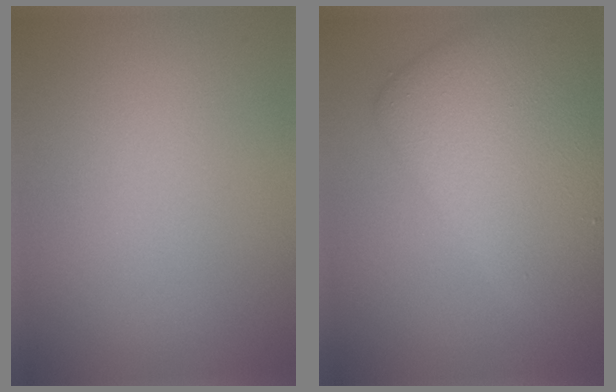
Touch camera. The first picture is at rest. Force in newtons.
{"total": 9.4, "press": 9.4, "slide": 0.1}